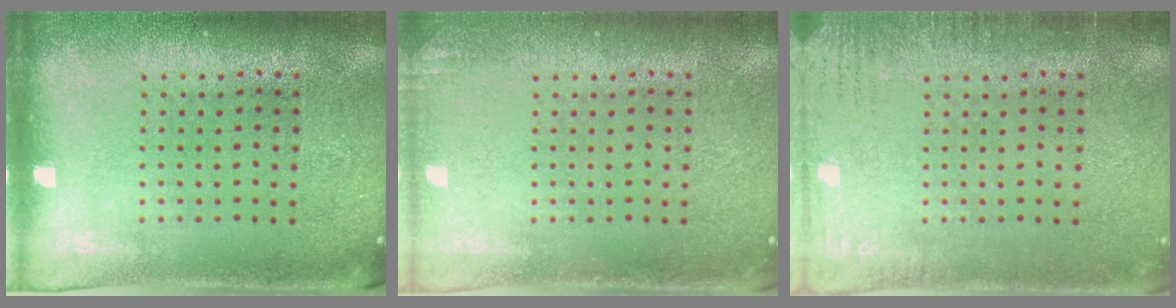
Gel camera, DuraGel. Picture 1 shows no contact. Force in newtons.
{"total": 1.0, "press": 1.0, "slide": 0.1}
{"total": 2.3, "press": 2.2, "slide": 0.4}